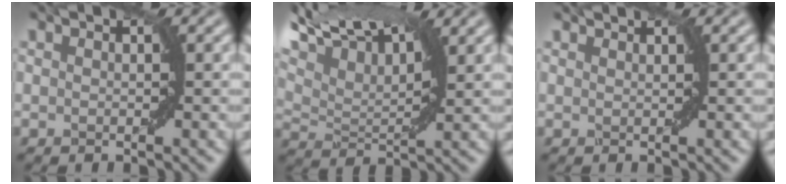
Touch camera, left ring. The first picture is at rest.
{"total": 10.3, "force": [7.0, 3.6, 6.7], "torque": [-0.136, 0.048, 0.111]}
{"total": 1.0, "force": [1.0, -0.1, 0.1], "torque": [-0.003, -0.003, 0.013]}